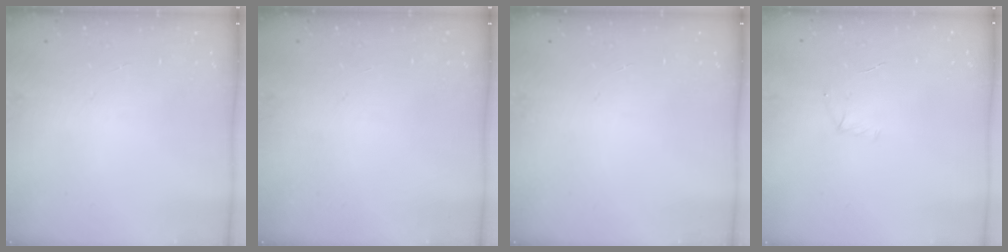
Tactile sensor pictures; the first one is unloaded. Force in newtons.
{"total": 0.0}
{"total": 0.0}
{"total": 4.7, "press": 4.5, "slide": 1.3}